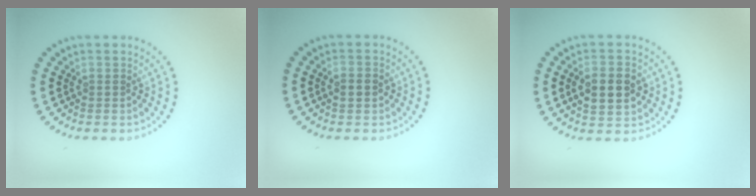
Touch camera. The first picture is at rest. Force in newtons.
{"total": 2.2, "press": 2.2, "slide": 0.2}
{"total": 4.5, "press": 4.5, "slide": 0.4}